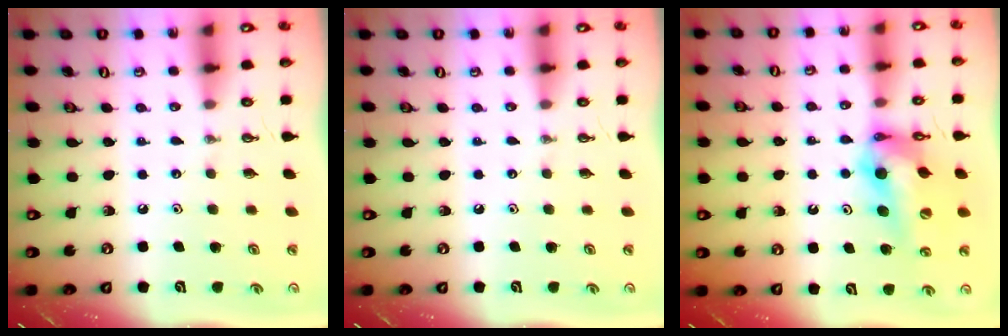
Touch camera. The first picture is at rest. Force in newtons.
{"total": 0.0}
{"total": 14.2, "press": 14.1, "slide": 1.6}